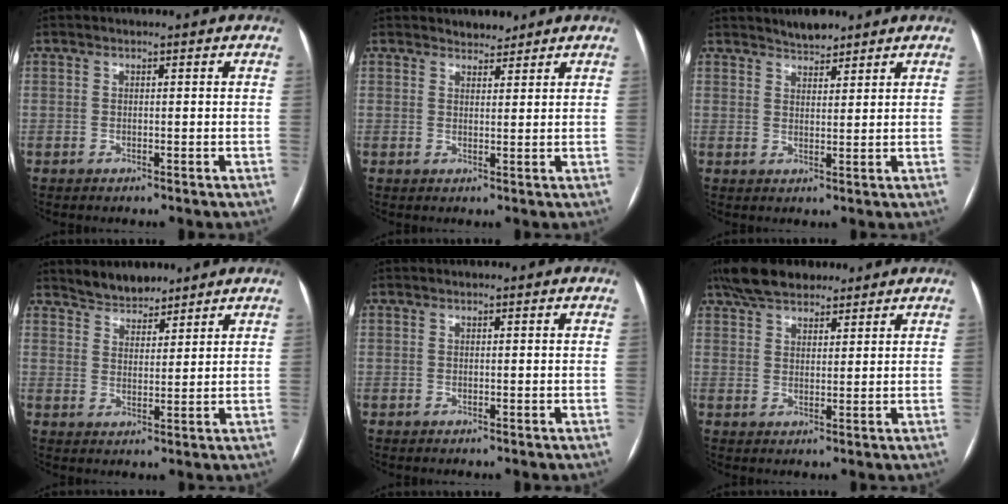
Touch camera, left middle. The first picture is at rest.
{"total": 2.2, "force": [2.0, 0.9, 0.2], "torque": [-0.002, 0.002, 0.032]}
{"total": 3.2, "force": [2.9, 0.9, 0.9], "torque": [-0.016, 0.004, 0.047]}
{"total": 4.9, "force": [4.5, 1.8, 0.8], "torque": [-0.015, 0.009, 0.082]}
{"total": 0.0}
{"total": 9.4, "force": [7.5, 3.8, 4.2], "torque": [-0.069, 0.033, 0.132]}